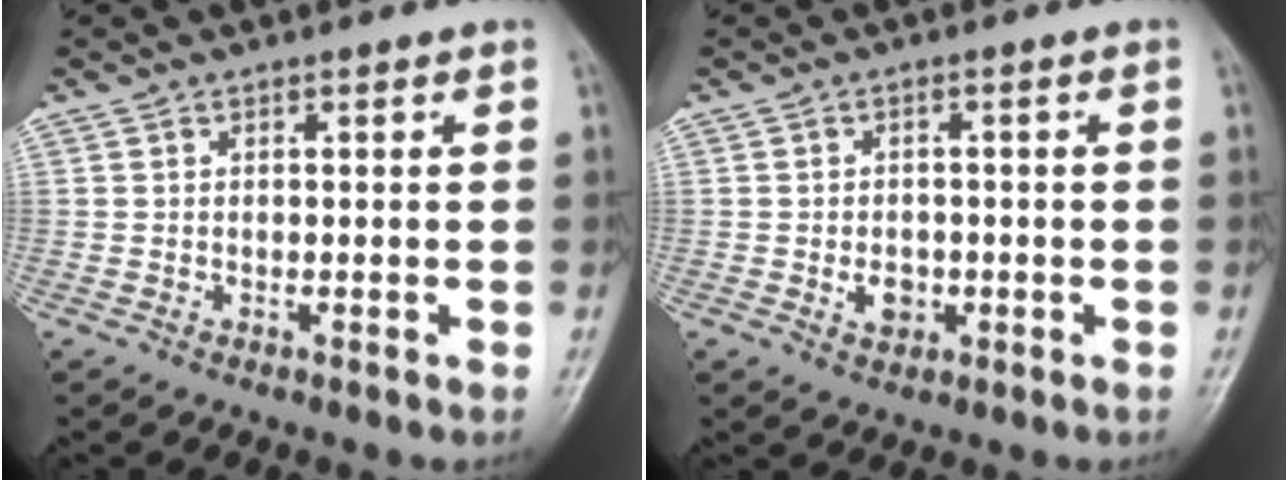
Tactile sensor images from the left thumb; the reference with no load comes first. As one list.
[{"total": 3.4, "force": [-1.0, 2.7, 1.9], "torque": [-0.018, 0.005, -0.014]}]